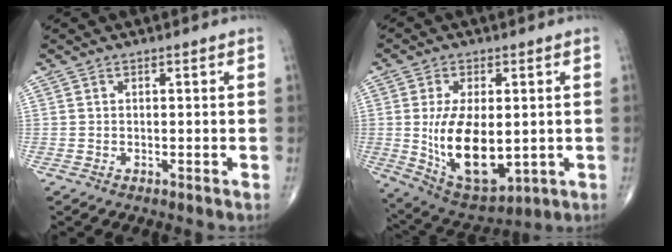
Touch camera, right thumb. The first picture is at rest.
{"total": 16.0, "force": [-0.8, 8.4, 13.6], "torque": [-0.226, -0.016, 0.011]}